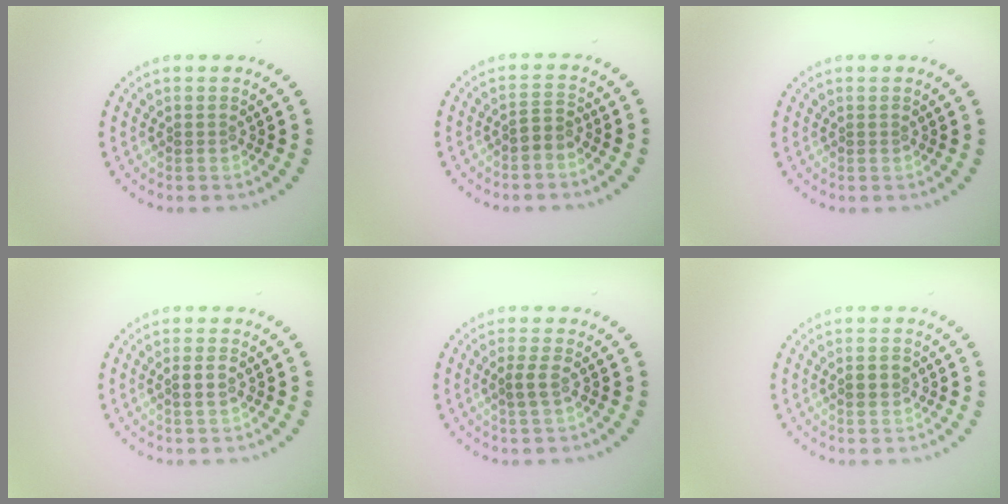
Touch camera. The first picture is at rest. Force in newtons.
{"total": 1.5, "press": 1.1, "slide": 1.0}
{"total": 0.0}
{"total": 1.2, "press": 1.0, "slide": 0.5}
{"total": 1.5, "press": 1.3, "slide": 0.6}
{"total": 2.0, "press": 2.0, "slide": 0.1}